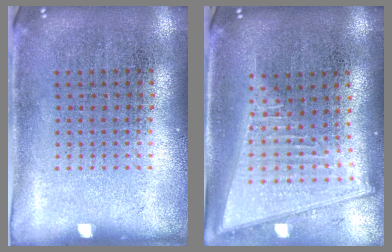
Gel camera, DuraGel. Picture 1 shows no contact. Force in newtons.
{"total": 2.2, "press": 1.8, "slide": 1.3}